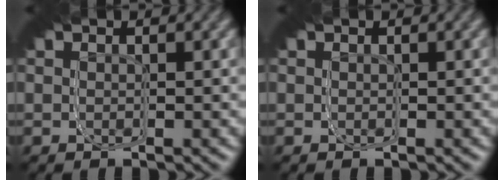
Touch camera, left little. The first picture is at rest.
{"total": 0.0}